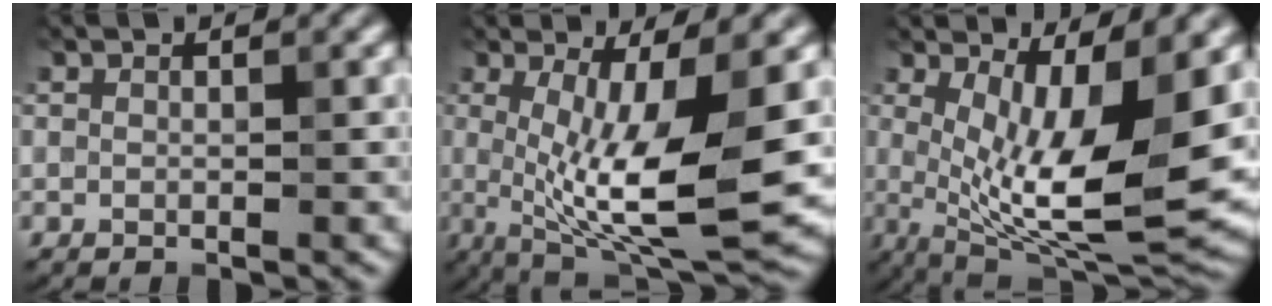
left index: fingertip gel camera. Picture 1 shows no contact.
{"total": 11.7, "force": [-0.6, 3.2, 11.3], "torque": [-0.194, -0.020, -0.006]}
{"total": 12.6, "force": [0.8, 3.9, 12.0], "torque": [-0.191, -0.022, 0.021]}